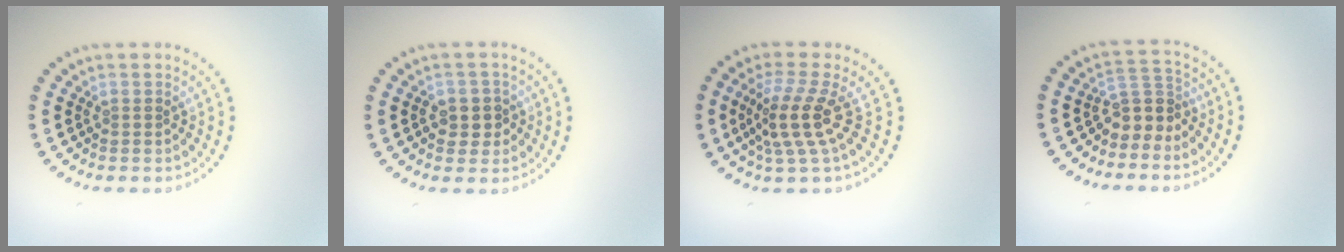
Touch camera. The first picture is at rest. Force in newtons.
{"total": 2.5, "press": 2.4, "slide": 0.5}
{"total": 3.7, "press": 2.7, "slide": 2.6}
{"total": 2.8, "press": 2.0, "slide": 2.0}